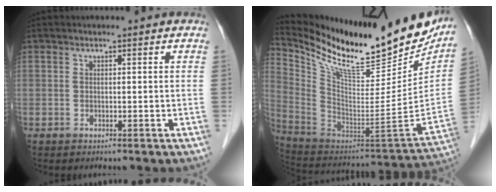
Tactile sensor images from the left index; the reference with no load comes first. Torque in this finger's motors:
{"motor_torque": [0.57, -0.67, 0.10, 0.04]}